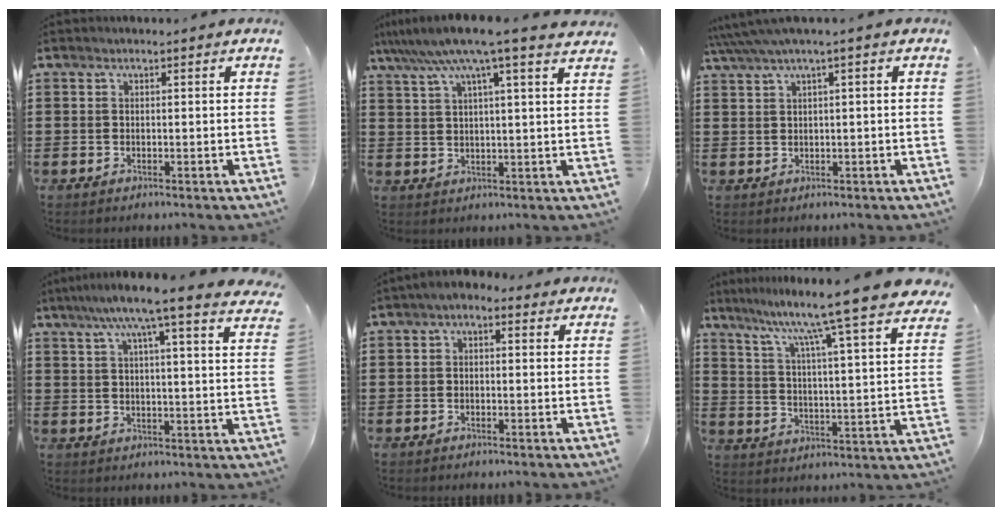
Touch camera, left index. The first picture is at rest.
{"total": 7.9, "force": [5.8, -0.1, 5.3], "torque": [-0.121, -0.022, 0.098]}
{"total": 2.1, "force": [0.4, -0.1, 2.1], "torque": [-0.046, -0.007, 0.002]}
{"total": 7.9, "force": [6.1, -0.2, 5.0], "torque": [-0.112, -0.026, 0.099]}
{"total": 1.4, "force": [-0.4, 1.0, 0.9], "torque": [-0.020, 0.007, -0.011]}
{"total": 9.7, "force": [8.3, -2.2, 4.4], "torque": [-0.103, -0.077, 0.125]}